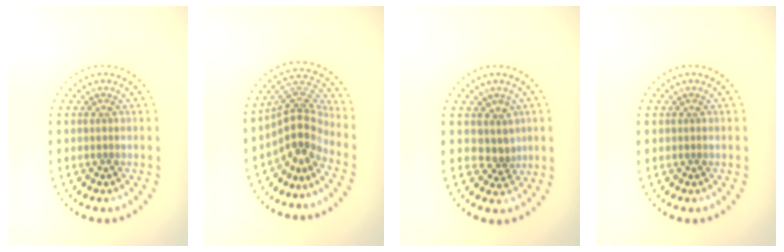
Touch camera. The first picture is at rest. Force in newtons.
{"total": 4.1, "press": 3.0, "slide": 2.8}
{"total": 2.3, "press": 1.7, "slide": 1.6}
{"total": 0.0}